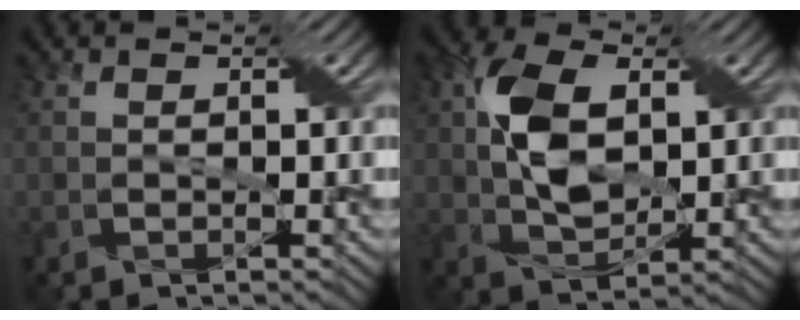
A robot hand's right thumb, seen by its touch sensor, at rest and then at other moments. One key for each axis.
{"total": 8.5, "fx": 1.6, "fy": 4.8, "fz": 6.8, "tx": -0.148, "ty": 0.009, "tz": 0.029}